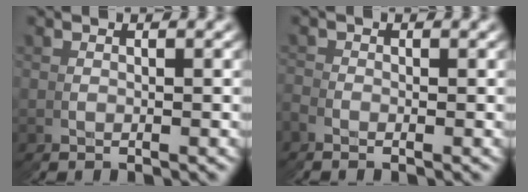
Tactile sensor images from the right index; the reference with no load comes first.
{"total": 2.1, "force": [-1.2, -0.7, -1.6], "torque": [0.025, 0.003, -0.027]}